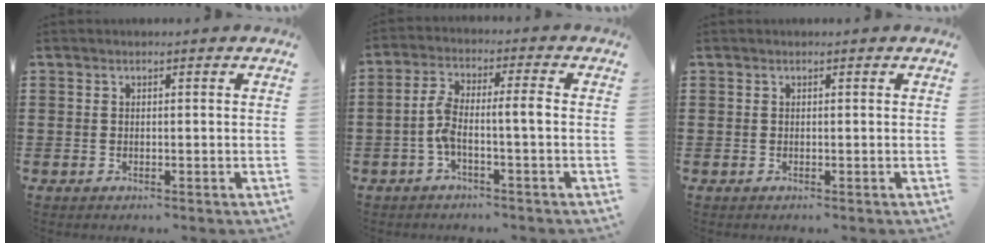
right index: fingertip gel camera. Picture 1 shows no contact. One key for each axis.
{"total": 5.5, "fx": -1.2, "fy": 1.2, "fz": 5.2, "tx": -0.116, "ty": -0.001, "tz": -0.031}
{"total": 0.0}